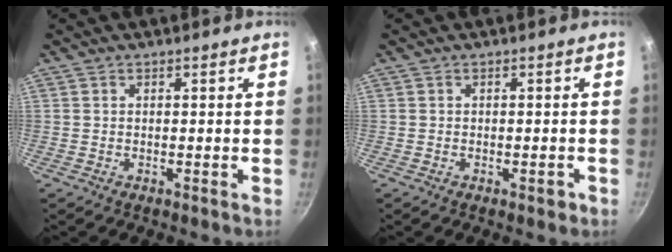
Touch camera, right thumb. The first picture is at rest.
{"total": 1.5, "force": [-0.7, 0.8, 1.1], "torque": [-0.009, 0.008, -0.009]}